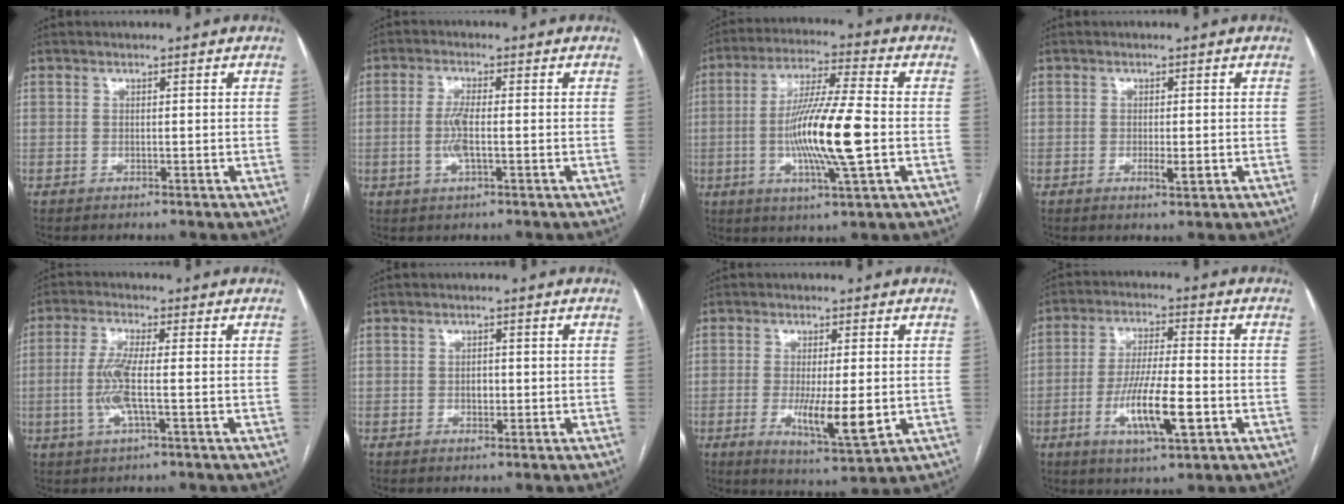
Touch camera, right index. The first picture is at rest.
{"total": 4.5, "force": [-0.8, 0.8, 4.3], "torque": [-0.092, -0.004, -0.014]}
{"total": 14.5, "force": [-2.1, 0.5, 14.4], "torque": [-0.273, -0.008, -0.041]}
{"total": 2.2, "force": [-0.6, 0.5, 2.0], "torque": [-0.034, -0.003, -0.009]}
{"total": 6.5, "force": [-1.1, 0.6, 6.4], "torque": [-0.137, -0.003, -0.024]}
{"total": 1.6, "force": [-0.3, 1.0, 1.2], "torque": [-0.019, 0.002, -0.002]}
{"total": 8.7, "force": [-1.5, 1.5, 8.4], "torque": [-0.145, -0.021, -0.021]}
{"total": 11.2, "force": [-3.6, 1.8, 10.5], "torque": [-0.196, -0.009, -0.059]}